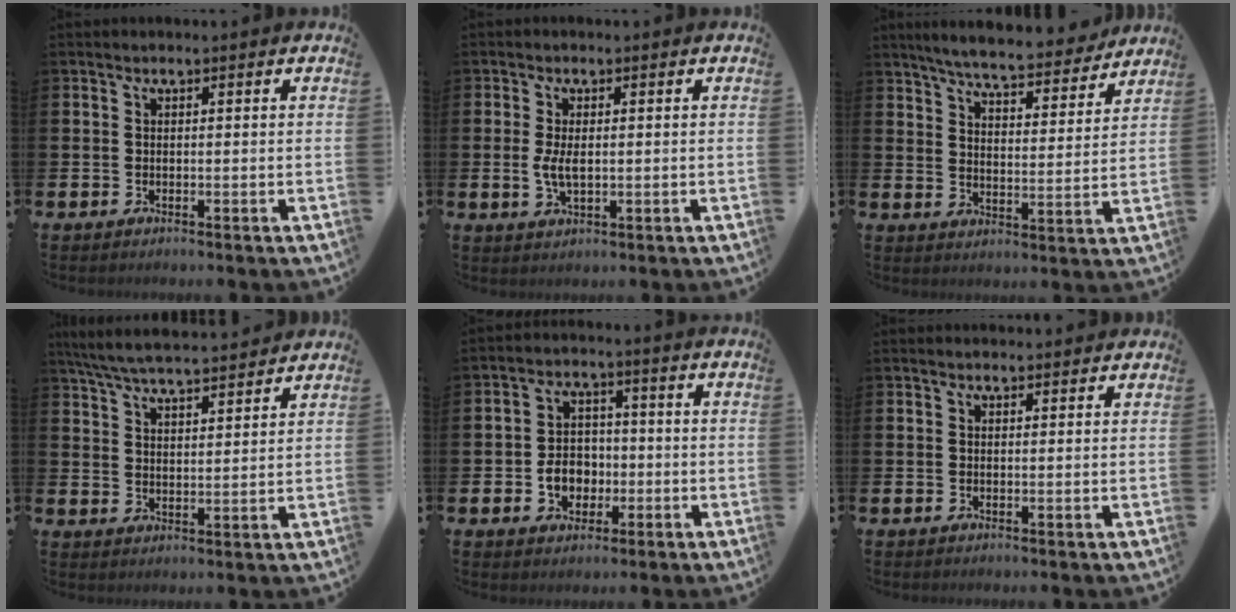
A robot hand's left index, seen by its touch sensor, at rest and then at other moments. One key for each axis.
{"total": 3.1, "fx": 0.1, "fy": 1.4, "fz": 2.7, "tx": -0.046, "ty": 0.002, "tz": -0.002}
{"total": 6.8, "fx": 6.4, "fy": 0.7, "fz": 1.9, "tx": -0.057, "ty": -0.041, "tz": 0.110}
{"total": 6.5, "fx": 6.3, "fy": 0.5, "fz": 1.6, "tx": -0.056, "ty": -0.031, "tz": 0.113}
{"total": 5.0, "fx": -1.2, "fy": 4.2, "fz": 2.5, "tx": -0.032, "ty": 0.000, "tz": -0.030}
{"total": 1.0, "fx": 1.0, "fy": 0.3, "fz": 0.1, "tx": 0.009, "ty": -0.002, "tz": 0.016}